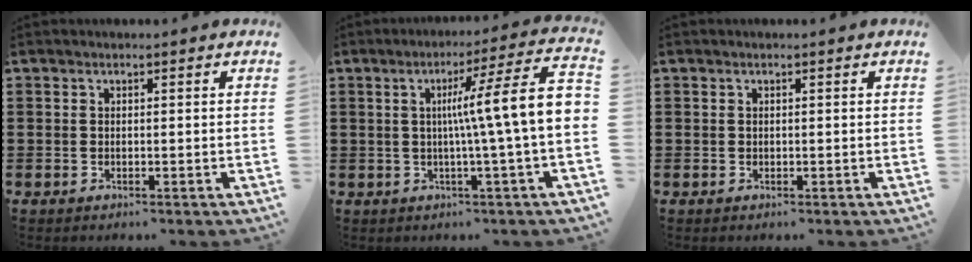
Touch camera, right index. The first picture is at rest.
{"total": 10.6, "force": [0.8, -0.2, 10.6], "torque": [-0.176, -0.017, 0.005]}
{"total": 0.0}